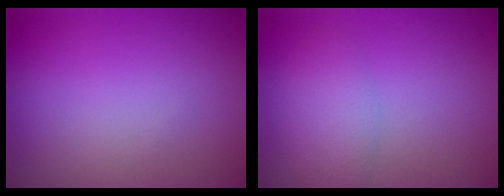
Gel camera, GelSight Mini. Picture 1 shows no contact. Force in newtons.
{"total": 1.8, "press": 1.8, "slide": 0.2}